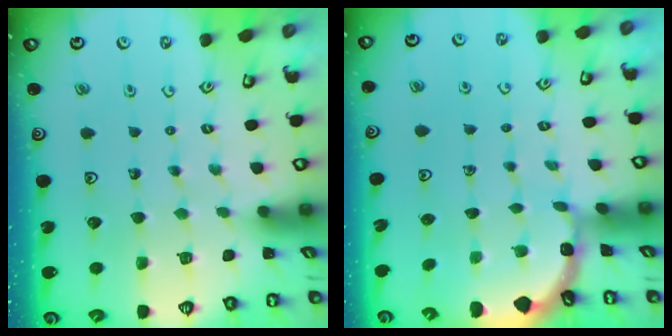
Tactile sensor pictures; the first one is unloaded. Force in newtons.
{"total": 1.6, "press": 1.6, "slide": 0.2}